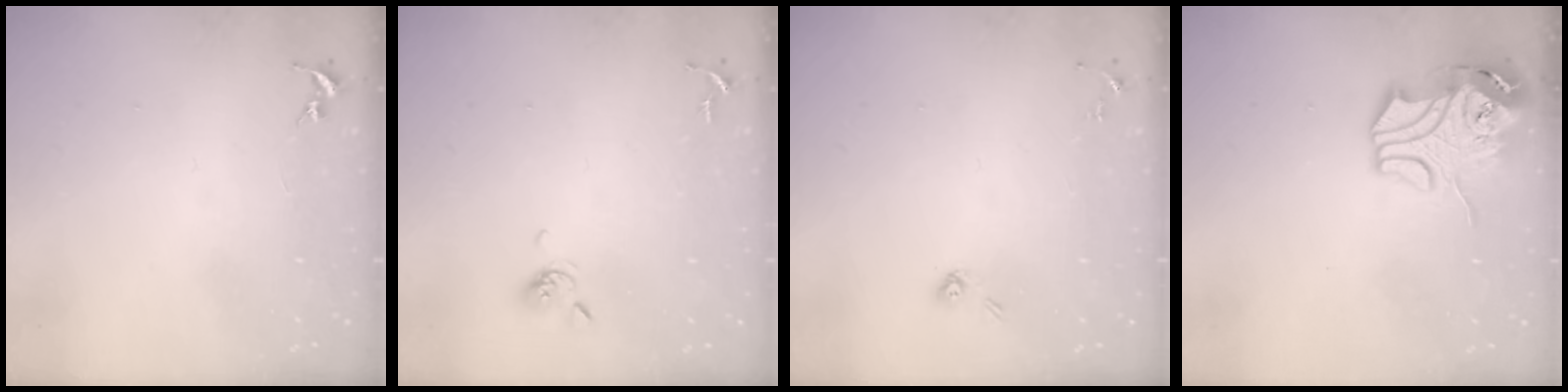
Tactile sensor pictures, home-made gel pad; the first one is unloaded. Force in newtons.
{"total": 5.5, "press": 5.4, "slide": 1.0}
{"total": 4.0, "press": 3.6, "slide": 1.8}
{"total": 12.7, "press": 12.5, "slide": 1.8}